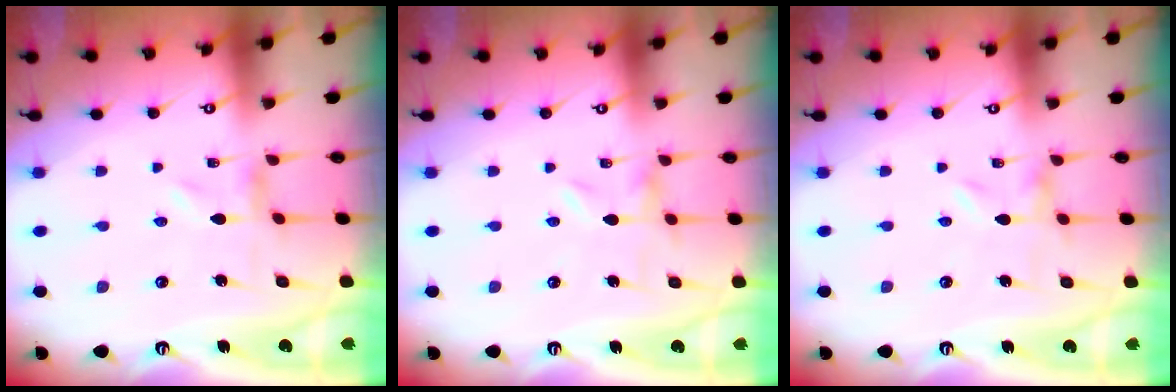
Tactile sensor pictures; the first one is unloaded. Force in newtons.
{"total": 0.5, "press": 0.5, "slide": 0.0}
{"total": 0.0}